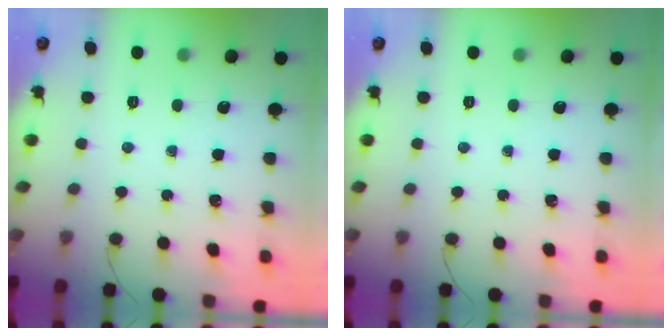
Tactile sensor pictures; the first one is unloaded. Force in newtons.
{"total": 0.0}